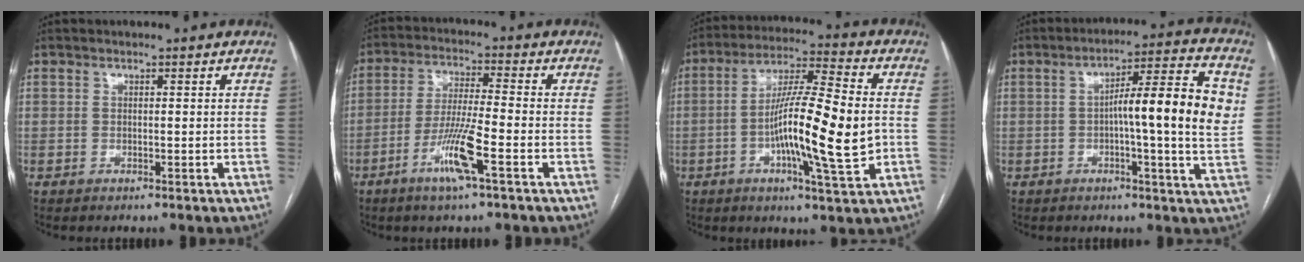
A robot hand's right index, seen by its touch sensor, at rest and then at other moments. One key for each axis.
{"total": 10.1, "fx": -4.8, "fy": -0.2, "fz": 8.9, "tx": -0.178, "ty": -0.011, "tz": -0.093}
{"total": 15.6, "fx": -2.4, "fy": 1.0, "fz": 15.3, "tx": -0.265, "ty": 0.003, "tz": -0.044}
{"total": 13.6, "fx": 0.9, "fy": 0.7, "fz": 13.6, "tx": -0.201, "ty": 0.019, "tz": 0.006}